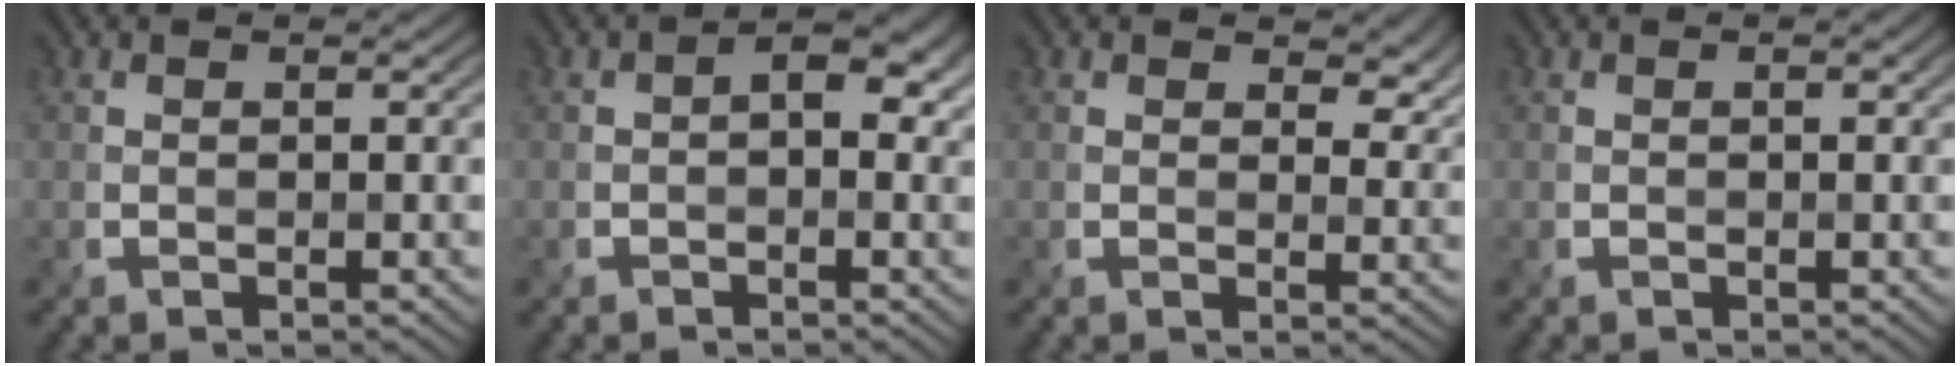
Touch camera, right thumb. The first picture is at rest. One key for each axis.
{"total": 4.2, "fx": 0.1, "fy": 2.6, "fz": 3.4, "tx": -0.044, "ty": 0.001, "tz": 0.000}
{"total": 5.2, "fx": 2.6, "fy": 3.0, "fz": 3.3, "tx": -0.045, "ty": -0.006, "tz": 0.039}
{"total": 0.9, "fx": 0.2, "fy": 0.3, "fz": 0.8, "tx": -0.011, "ty": 0.001, "tz": 0.003}